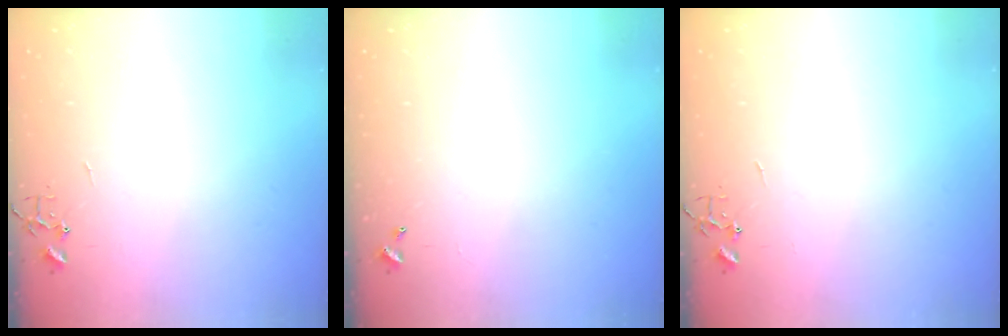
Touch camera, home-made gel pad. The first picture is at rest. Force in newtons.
{"total": 0.0}
{"total": 0.0}